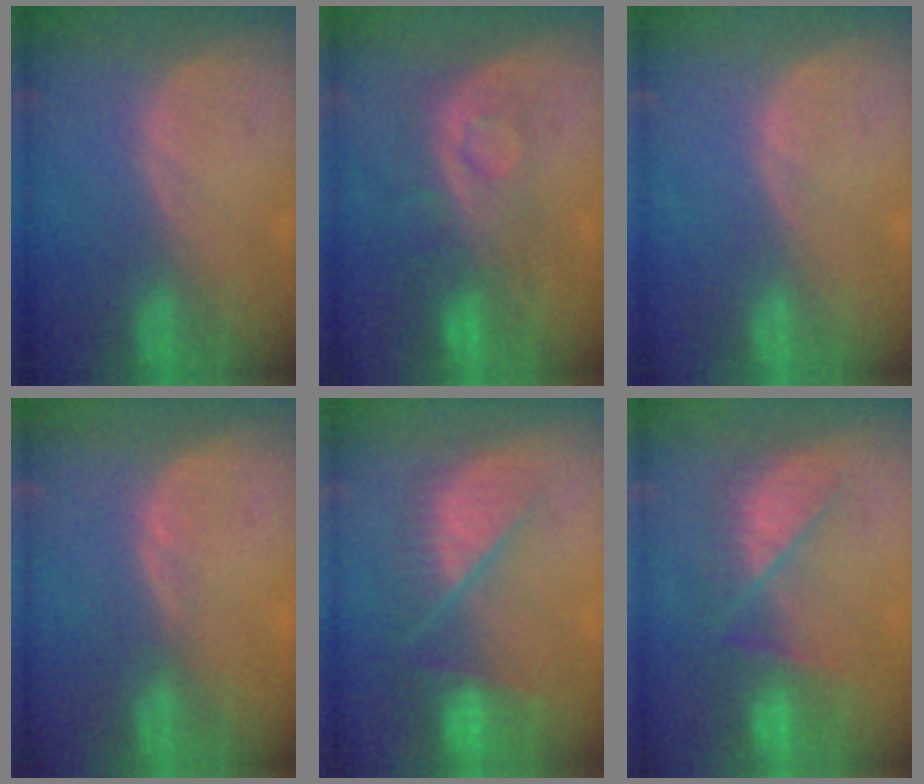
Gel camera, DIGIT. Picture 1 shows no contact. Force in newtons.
{"total": 7.9, "press": 7.4, "slide": 2.7}
{"total": 0.0}
{"total": 0.7, "press": 0.7, "slide": 0.2}
{"total": 9.6, "press": 8.2, "slide": 5.1}
{"total": 7.3, "press": 7.1, "slide": 1.6}